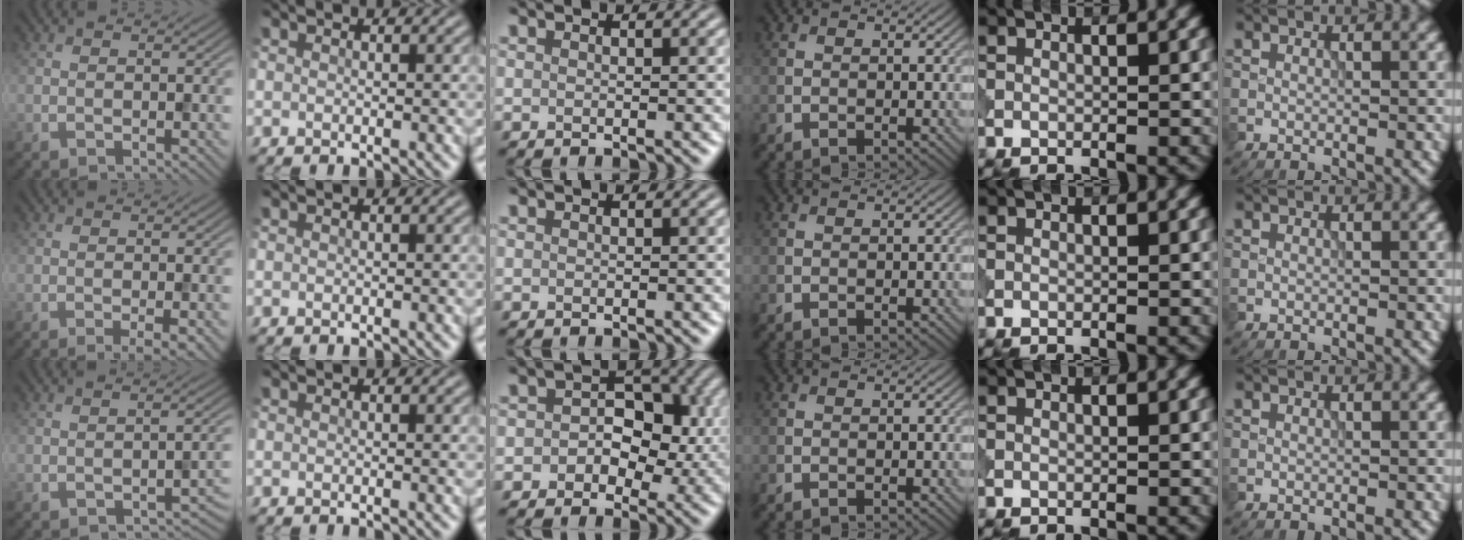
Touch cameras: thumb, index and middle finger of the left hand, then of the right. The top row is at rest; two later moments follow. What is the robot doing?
{"motion": "pour", "object": "beaker"}